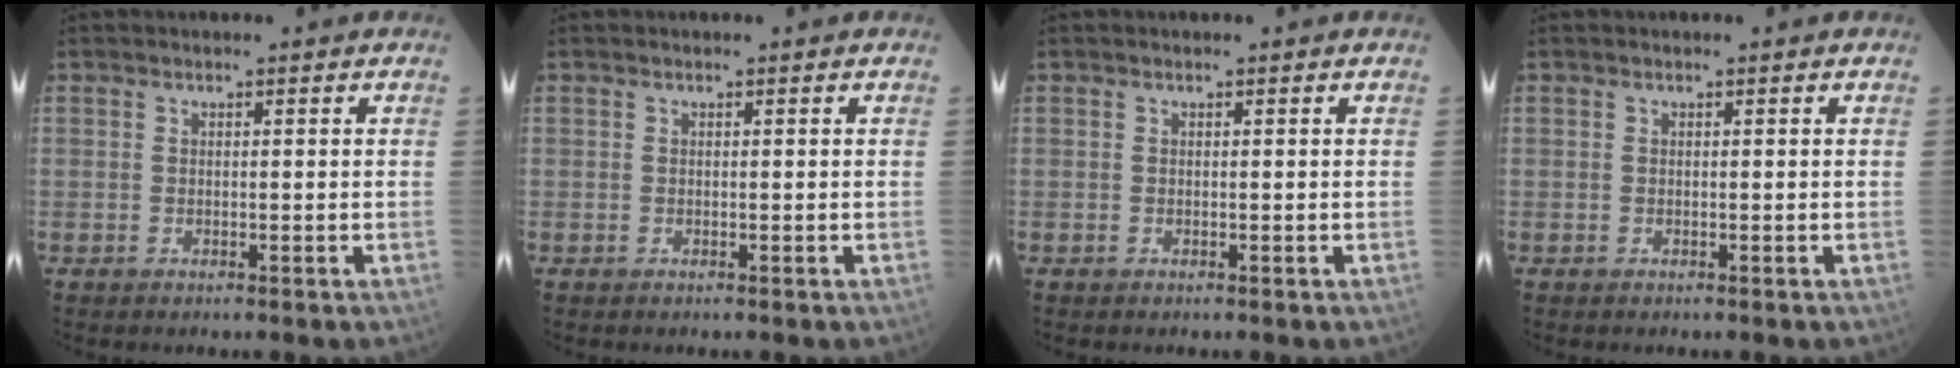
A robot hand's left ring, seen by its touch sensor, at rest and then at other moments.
{"total": 0.0}
{"total": 0.0}
{"total": 0.0}